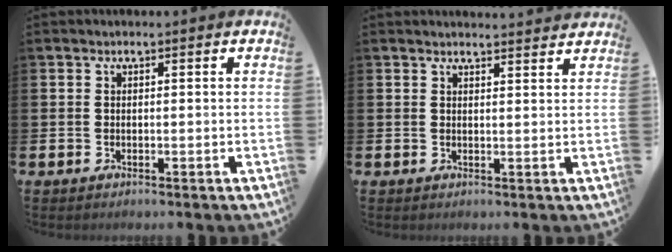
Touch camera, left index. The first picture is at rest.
{"total": 2.1, "force": [2.1, 0.0, -0.1], "torque": [0.007, -0.015, 0.037]}